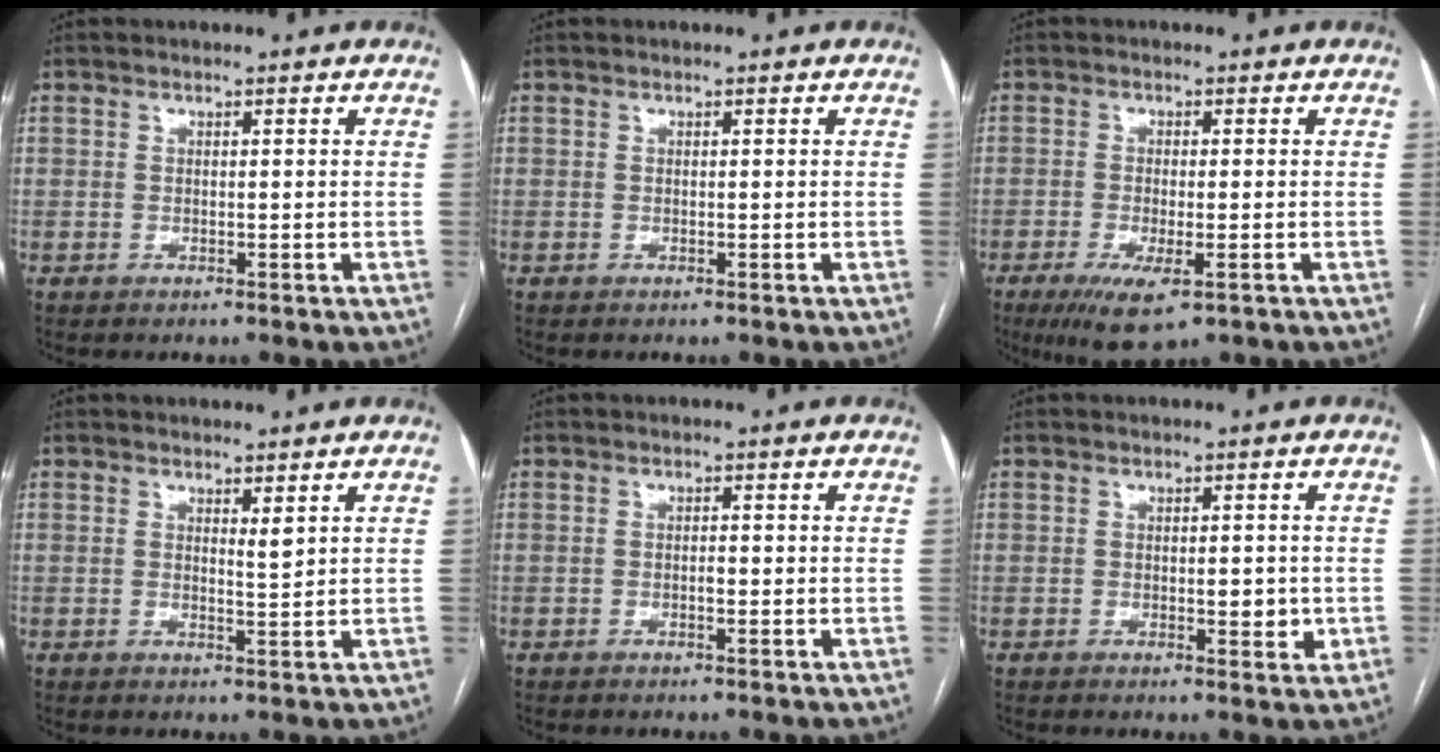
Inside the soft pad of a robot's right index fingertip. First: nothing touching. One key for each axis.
{"total": 0.0}
{"total": 6.8, "fx": -3.4, "fy": 1.9, "fz": 5.6, "tx": -0.096, "ty": -0.017, "tz": -0.050}
{"total": 1.7, "fx": 1.1, "fy": 0.1, "fz": 1.3, "tx": -0.025, "ty": -0.009, "tz": 0.021}
{"total": 1.1, "fx": -0.2, "fy": 0.4, "fz": 1.0, "tx": -0.018, "ty": 0.001, "tz": -0.004}
{"total": 3.1, "fx": -0.3, "fy": 1.5, "fz": 2.8, "tx": -0.034, "ty": -0.003, "tz": 0.000}